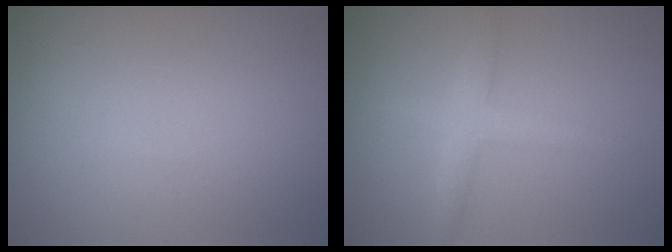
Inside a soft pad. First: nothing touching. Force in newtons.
{"total": 2.5, "press": 2.5, "slide": 0.2}